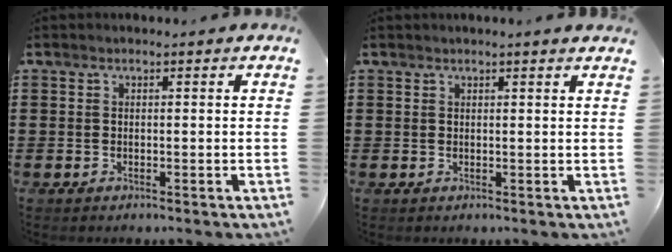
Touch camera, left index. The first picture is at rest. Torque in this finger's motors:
{"motor_torque": [0.27, -0.25, 0.08, 0.02]}